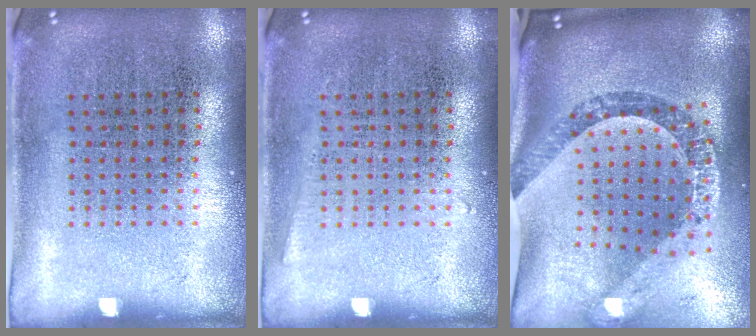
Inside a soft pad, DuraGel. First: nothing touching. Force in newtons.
{"total": 0.7, "press": 0.7, "slide": 0.0}
{"total": 2.5, "press": 2.0, "slide": 1.5}